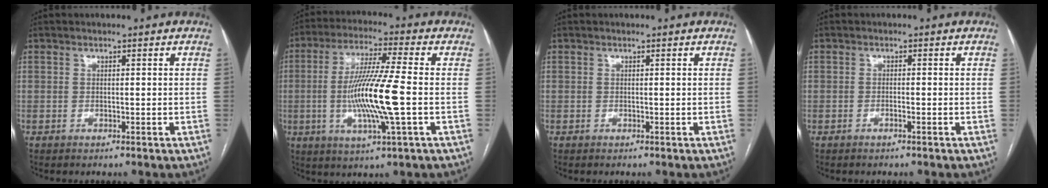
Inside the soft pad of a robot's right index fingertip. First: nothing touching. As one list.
[{"total": 13.0, "force": [-1.7, -0.1, 12.9], "torque": [-0.254, -0.008, -0.038]}, {"total": 0.0}, {"total": 0.8, "force": [-0.6, -0.1, 0.6], "torque": [-0.013, 0.001, -0.010]}]